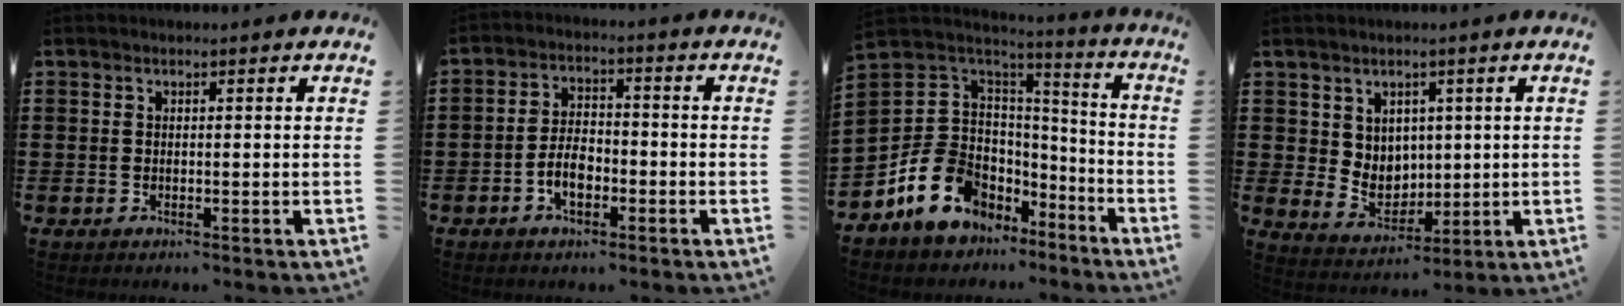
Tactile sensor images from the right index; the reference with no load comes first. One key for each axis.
{"total": 5.0, "fx": -2.0, "fy": 2.7, "fz": 3.7, "tx": -0.079, "ty": 0.004, "tz": -0.041}
{"total": 12.8, "fx": -6.4, "fy": 9.8, "fz": 5.1, "tx": -0.129, "ty": 0.021, "tz": -0.115}
{"total": 5.1, "fx": 2.8, "fy": 4.2, "fz": 0.7, "tx": -0.023, "ty": -0.005, "tz": 0.049}